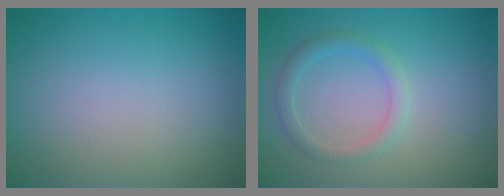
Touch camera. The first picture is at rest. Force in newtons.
{"total": 1.9, "press": 1.9, "slide": 0.1}